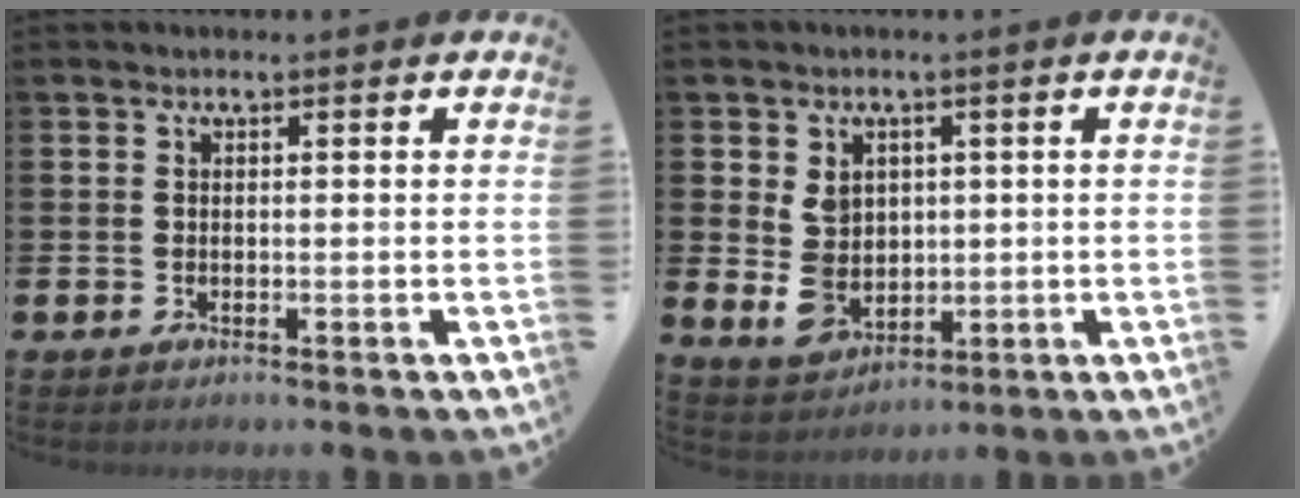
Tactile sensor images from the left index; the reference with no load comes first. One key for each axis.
{"total": 5.2, "fx": 1.0, "fy": 4.5, "fz": 2.4, "tx": -0.051, "ty": 0.004, "tz": 0.016}